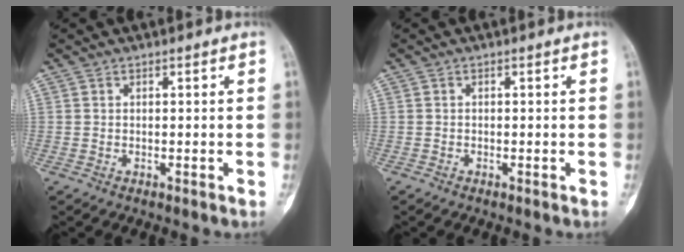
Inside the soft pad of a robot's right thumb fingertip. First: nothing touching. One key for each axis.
{"total": 0.0}